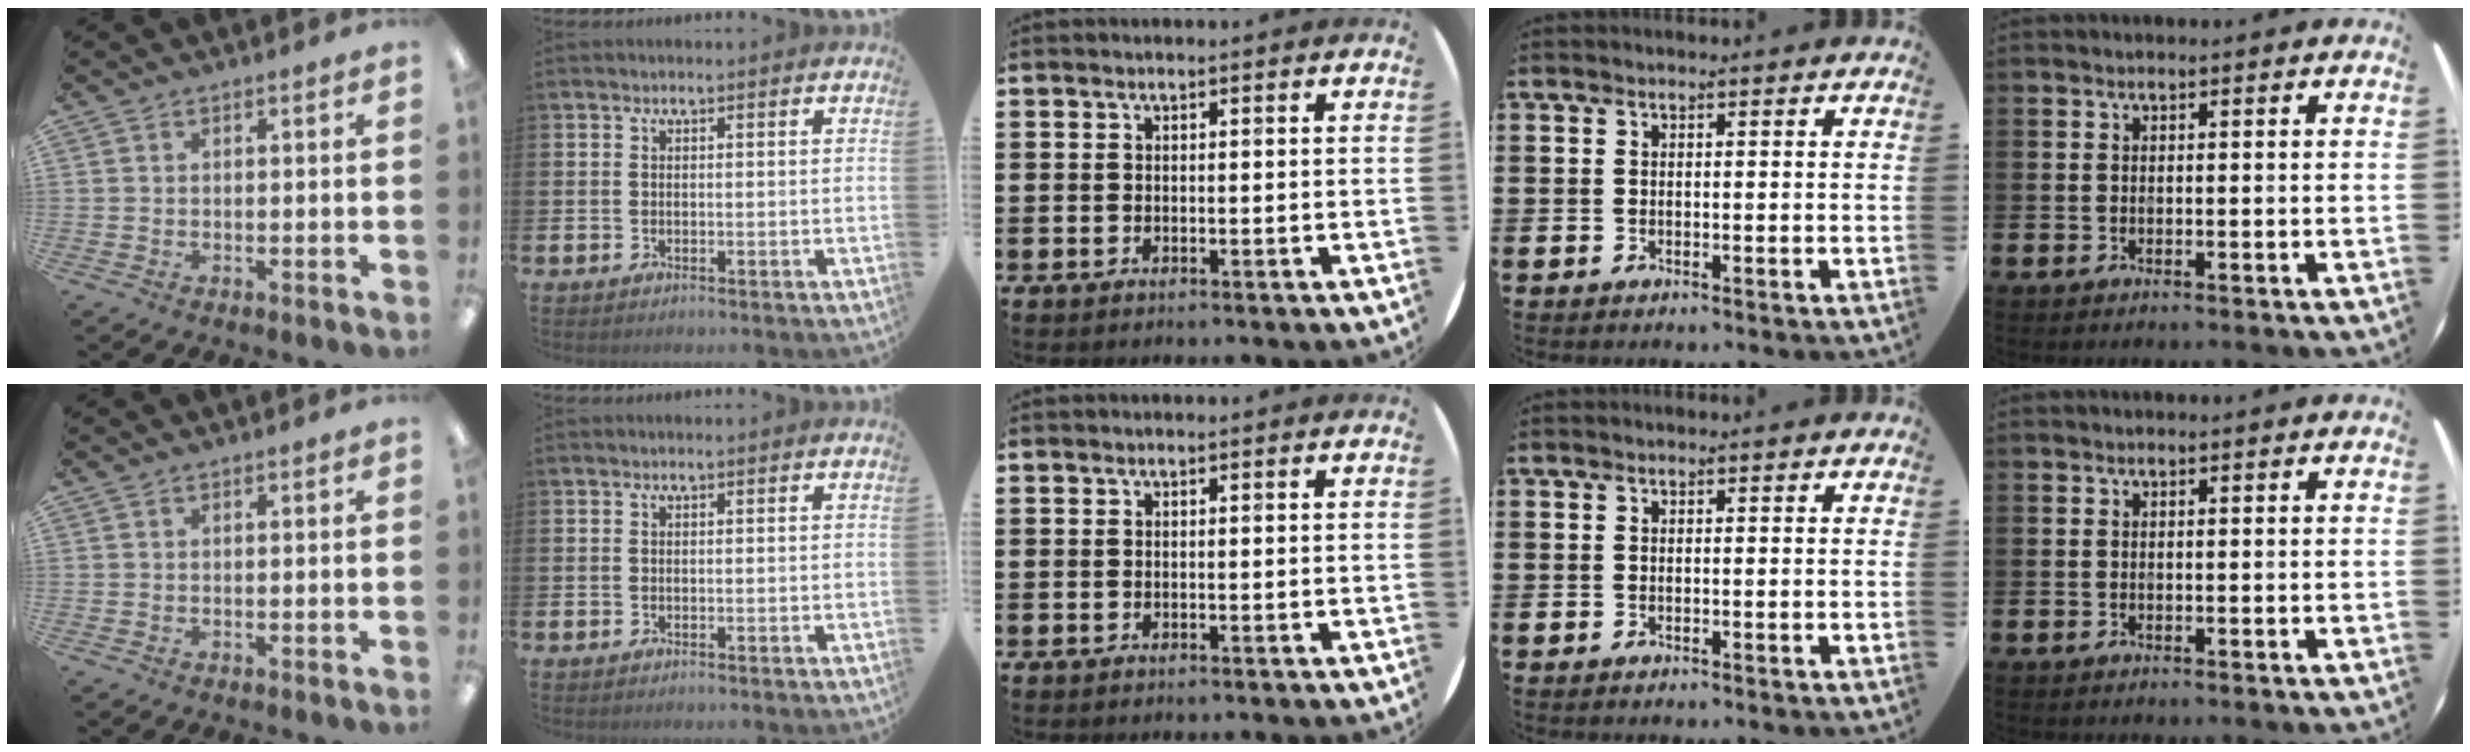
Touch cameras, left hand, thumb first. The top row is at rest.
{}